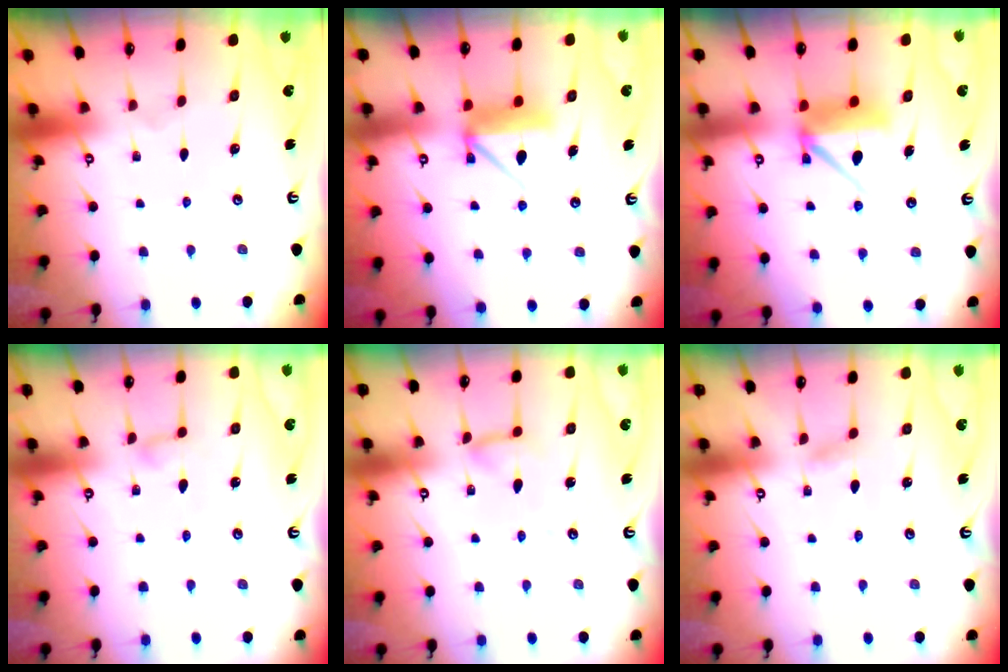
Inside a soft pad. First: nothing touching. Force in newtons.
{"total": 8.8, "press": 8.8, "slide": 0.9}
{"total": 10.2, "press": 10.1, "slide": 1.2}
{"total": 3.9, "press": 3.9, "slide": 0.4}
{"total": 8.5, "press": 8.4, "slide": 0.8}
{"total": 3.2, "press": 3.2, "slide": 0.5}